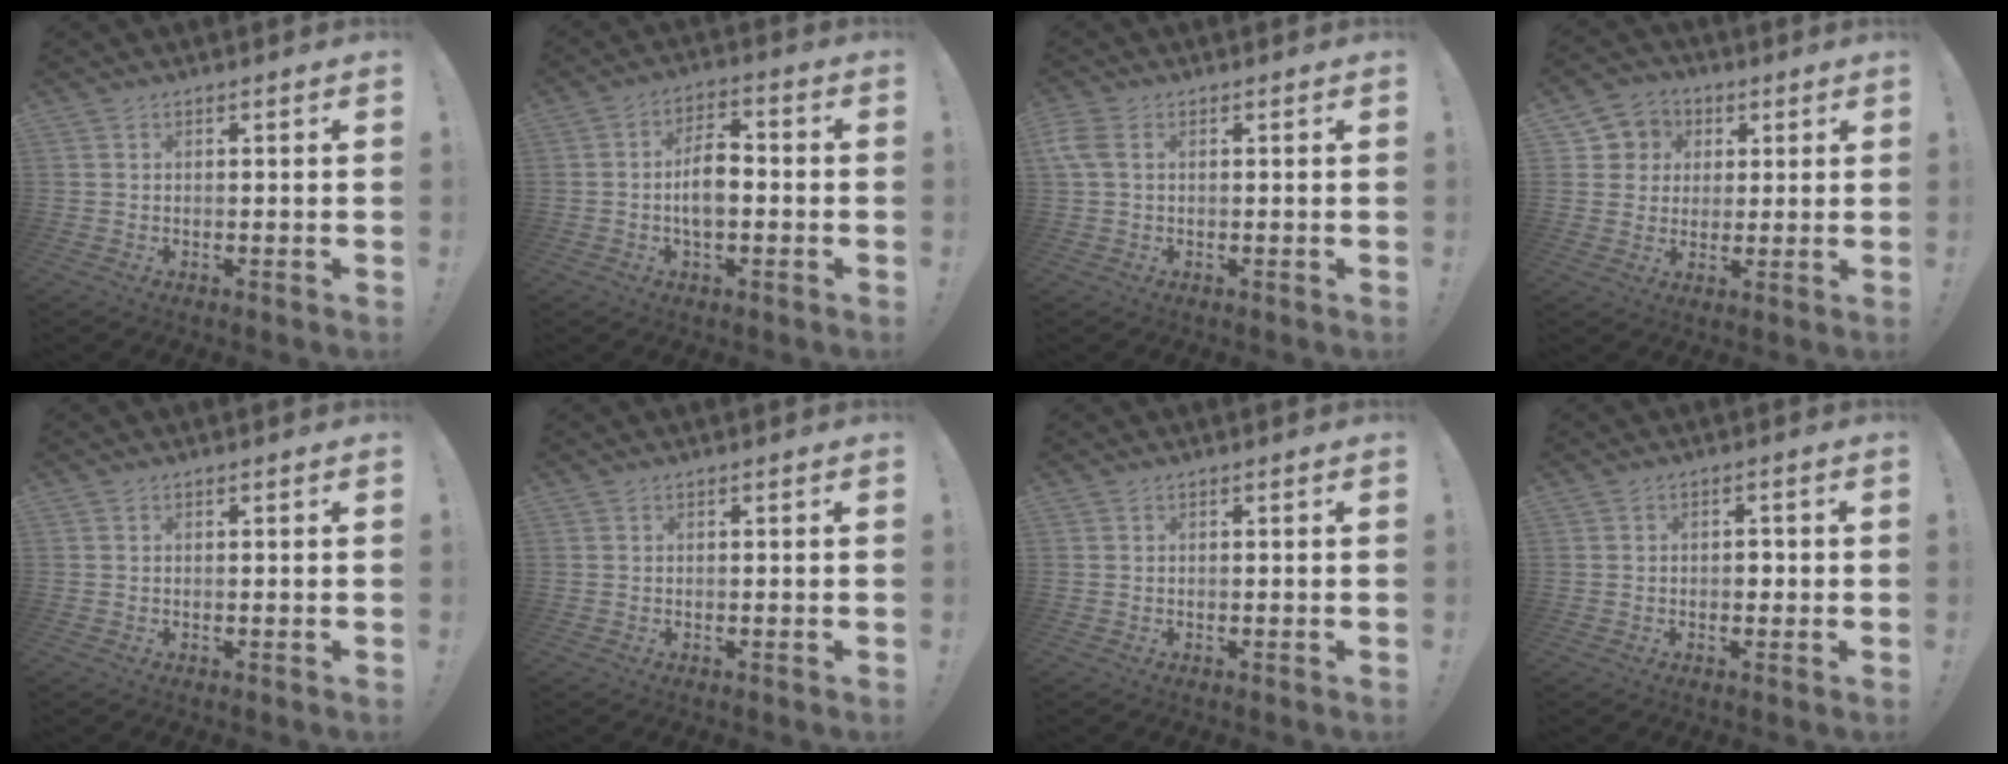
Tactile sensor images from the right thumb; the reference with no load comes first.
{"total": 8.5, "force": [-1.2, 4.5, 7.1], "torque": [-0.119, 0.009, -0.023]}
{"total": 4.2, "force": [1.1, 2.6, 3.1], "torque": [-0.082, 0.006, 0.021]}
{"total": 7.4, "force": [1.3, 7.1, 1.3], "torque": [-0.018, -0.005, 0.030]}
{"total": 0.0}
{"total": 0.0}
{"total": 0.0}
{"total": 1.8, "force": [-0.5, 1.4, 1.1], "torque": [-0.012, 0.002, -0.014]}